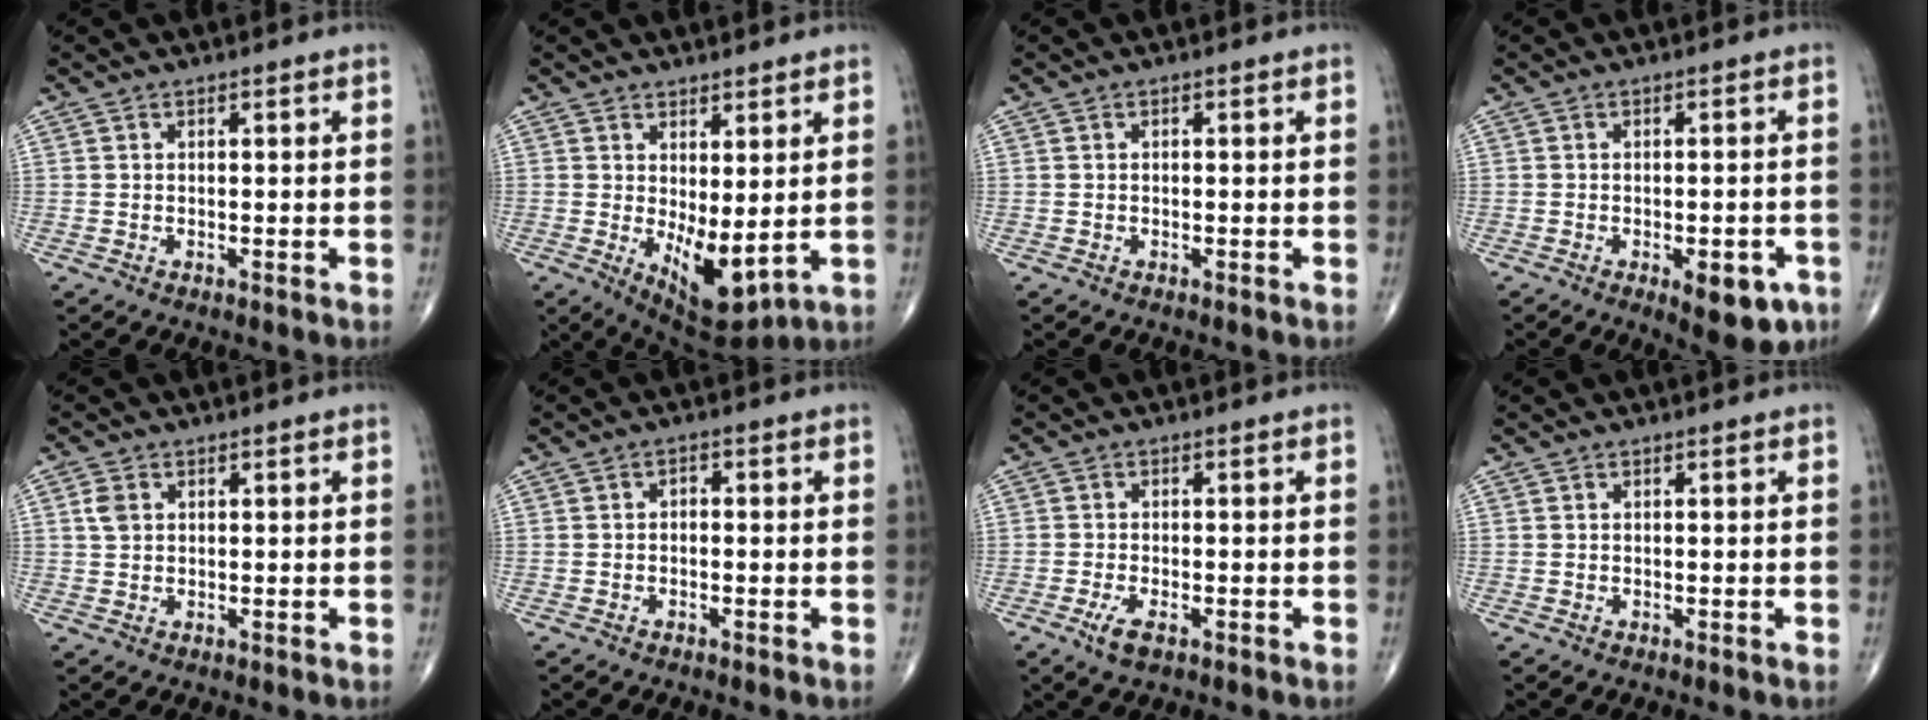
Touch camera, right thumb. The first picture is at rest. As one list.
[{"total": 9.2, "force": [-0.3, 4.0, 8.3], "torque": [-0.116, -0.021, 0.015]}, {"total": 0.0}, {"total": 8.3, "force": [-3.7, 3.6, 6.5], "torque": [-0.060, 0.010, -0.038]}, {"total": 2.6, "force": [0.8, 1.9, 1.6], "torque": [-0.029, 0.003, 0.016]}, {"total": 1.1, "force": [-0.3, 0.8, 0.7], "torque": [-0.002, 0.007, -0.010]}, {"total": 3.4, "force": [-1.7, 1.4, 2.6], "torque": [-0.053, -0.002, -0.030]}, {"total": 0.0}]